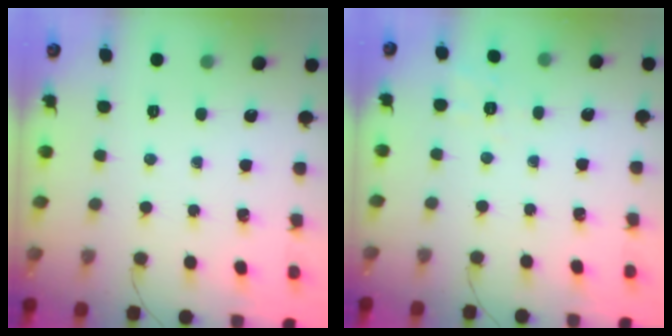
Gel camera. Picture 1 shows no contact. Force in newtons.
{"total": 2.2, "press": 0.7, "slide": 2.0}